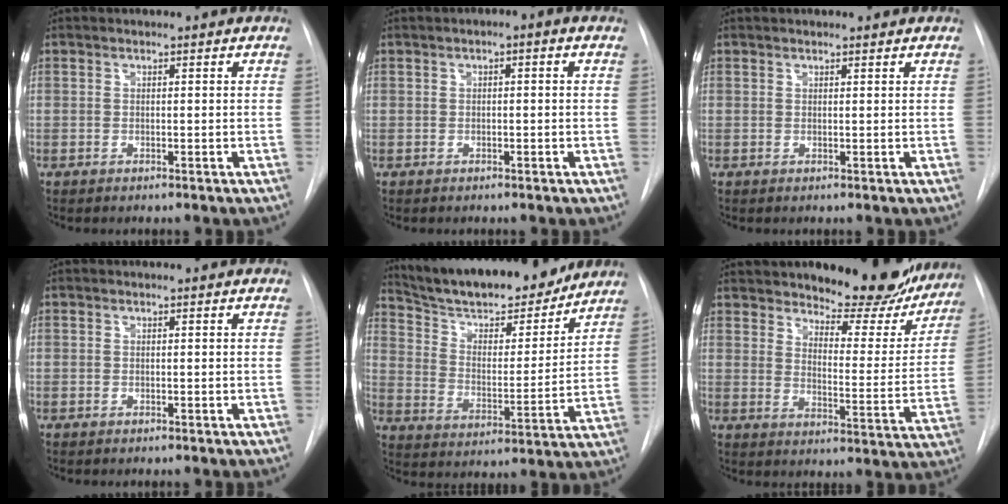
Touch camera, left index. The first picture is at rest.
{"total": 1.5, "force": [0.3, 0.4, 1.4], "torque": [-0.020, 0.007, 0.002]}
{"total": 3.0, "force": [2.7, 0.6, 1.2], "torque": [-0.015, 0.028, 0.036]}
{"total": 0.0}
{"total": 20.8, "force": [18.6, 4.2, 8.4], "torque": [-0.135, -0.004, 0.286]}
{"total": 18.2, "force": [16.3, 4.9, 6.5], "torque": [-0.071, -0.037, 0.216]}